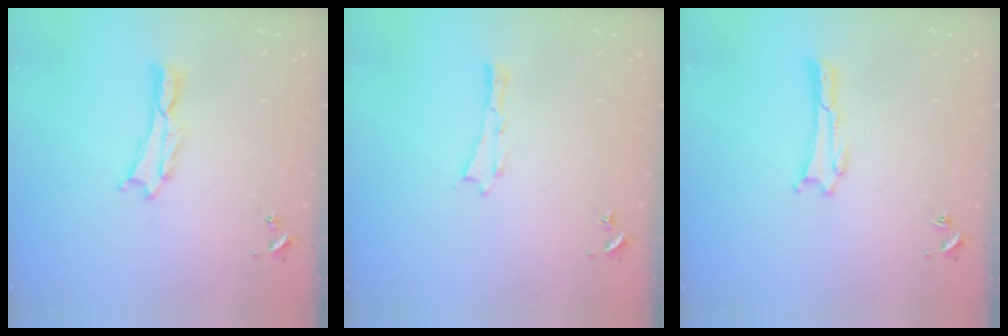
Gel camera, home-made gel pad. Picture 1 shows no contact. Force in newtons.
{"total": 0.0}
{"total": 0.0}